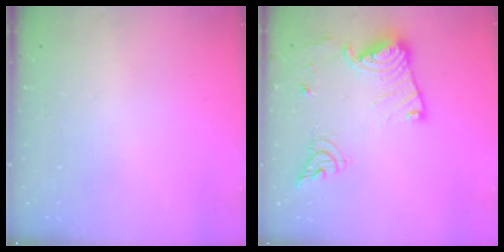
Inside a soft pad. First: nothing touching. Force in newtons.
{"total": 17.8, "press": 17.8, "slide": 1.6}